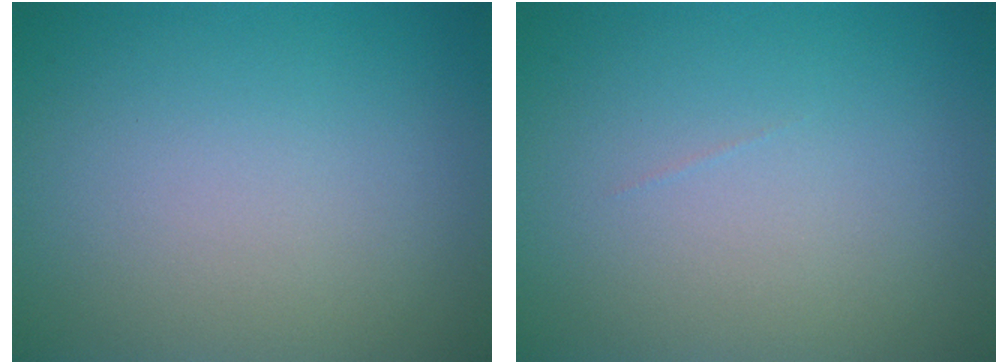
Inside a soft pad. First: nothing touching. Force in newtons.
{"total": 0.0}